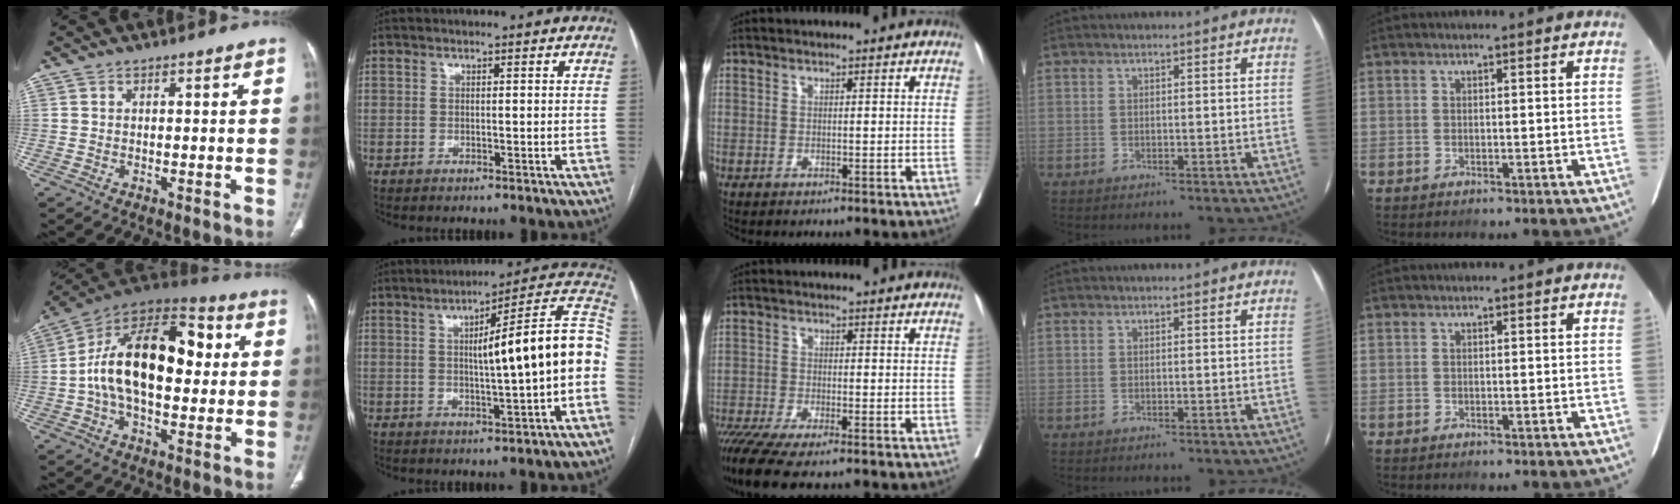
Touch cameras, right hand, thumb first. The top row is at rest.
{"thumb": {"total": 23.0, "force": [1.8, 13.1, 18.8], "torque": [-0.300, 0.034, 0.021]}, "index": {"total": 16.1, "force": [-0.2, 0.5, 16.1], "torque": [-0.211, 0.037, -0.004]}, "middle": {"total": 10.1, "force": [-8.0, 1.0, 6.1], "torque": [-0.098, -0.021, -0.133]}}